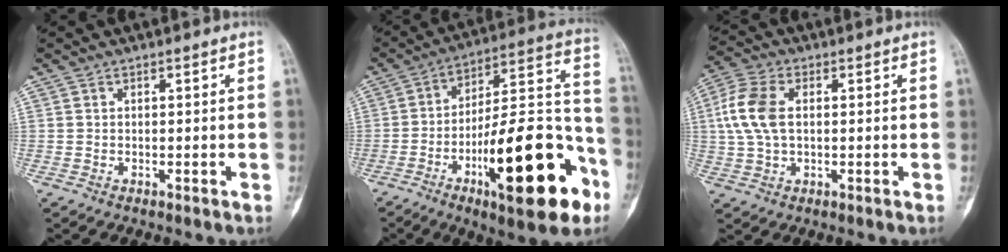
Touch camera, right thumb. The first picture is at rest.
{"total": 26.6, "force": [-11.2, 8.4, 22.7], "torque": [-0.319, 0.066, -0.166]}
{"total": 9.1, "force": [1.2, 5.4, 7.2], "torque": [-0.169, 0.015, 0.024]}